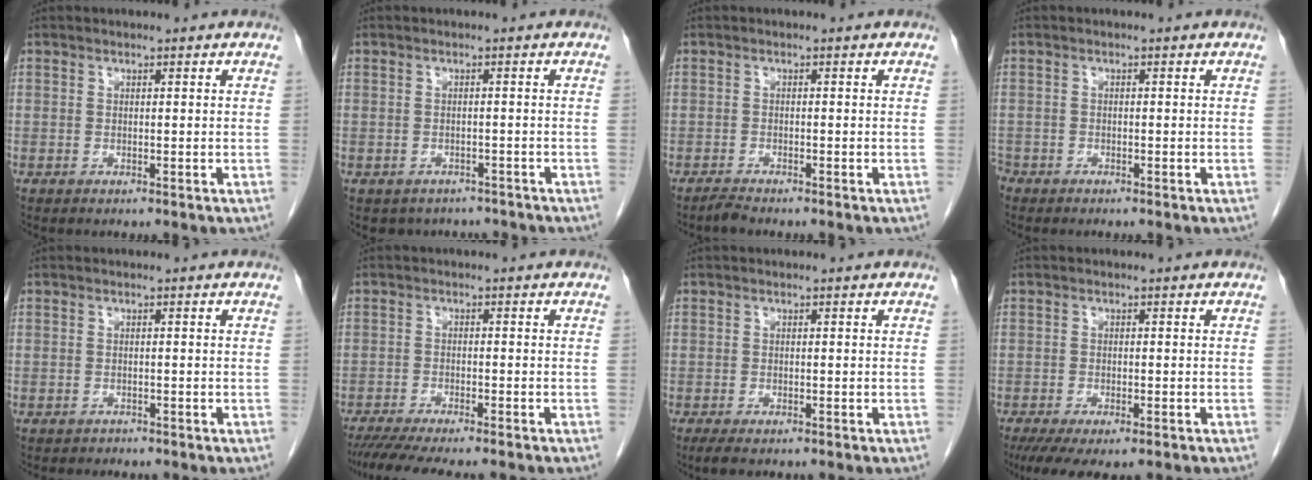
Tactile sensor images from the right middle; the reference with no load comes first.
{"total": 5.4, "force": [-4.6, 2.8, 0.4], "torque": [0.007, 0.009, -0.053]}
{"total": 1.2, "force": [-1.1, -0.2, 0.2], "torque": [-0.013, -0.006, -0.023]}
{"total": 2.0, "force": [-1.6, 1.1, 0.3], "torque": [-0.010, -0.001, -0.030]}
{"total": 0.7, "force": [-0.6, 0.3, -0.1], "torque": [-0.010, 0.000, -0.012]}
{"total": 10.2, "force": [-8.8, 0.7, 5.2], "torque": [-0.067, -0.018, -0.134]}
{"total": 2.2, "force": [-1.6, 0.6, 1.4], "torque": [-0.027, -0.007, -0.023]}
{"total": 8.4, "force": [-6.1, 2.6, 5.2], "torque": [-0.076, -0.015, -0.093]}